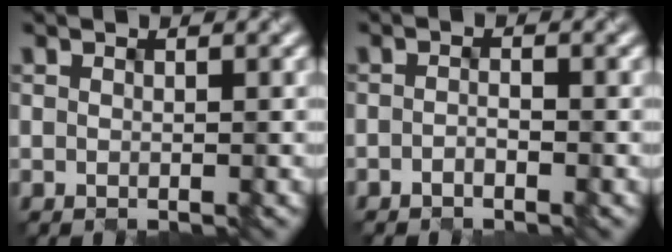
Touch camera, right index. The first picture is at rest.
{"total": 1.1, "force": [-0.9, 0.3, 0.7], "torque": [-0.013, 0.001, -0.021]}